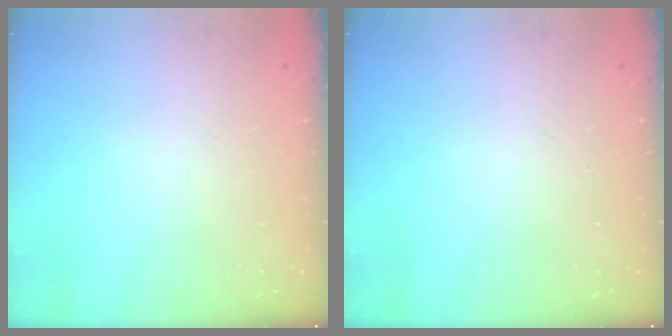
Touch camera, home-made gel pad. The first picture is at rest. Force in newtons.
{"total": 0.0}